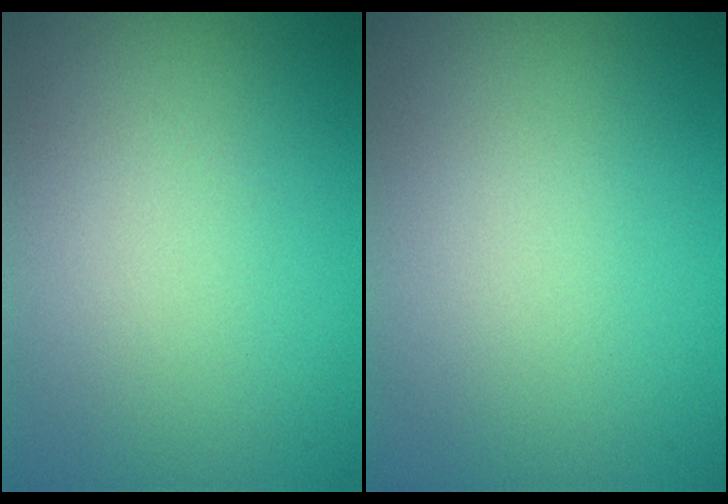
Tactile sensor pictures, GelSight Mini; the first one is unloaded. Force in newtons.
{"total": 0.0}